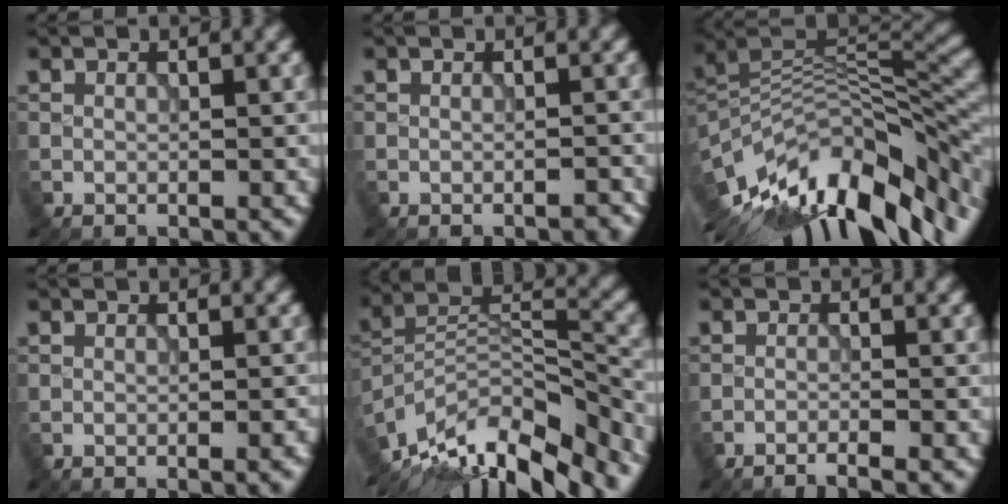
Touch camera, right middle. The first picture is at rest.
{"total": 1.0, "force": [-0.9, 0.2, 0.5], "torque": [-0.005, 0.002, -0.012]}
{"total": 15.0, "force": [-8.2, 5.4, 11.3], "torque": [-0.208, 0.004, -0.136]}
{"total": 1.1, "force": [-0.5, 0.2, 1.0], "torque": [-0.012, 0.000, -0.006]}
{"total": 14.0, "force": [-10.9, 4.6, 7.4], "torque": [-0.148, 0.015, -0.175]}
{"total": 2.1, "force": [-1.9, 0.0, 1.0], "torque": [-0.017, 0.002, -0.038]}